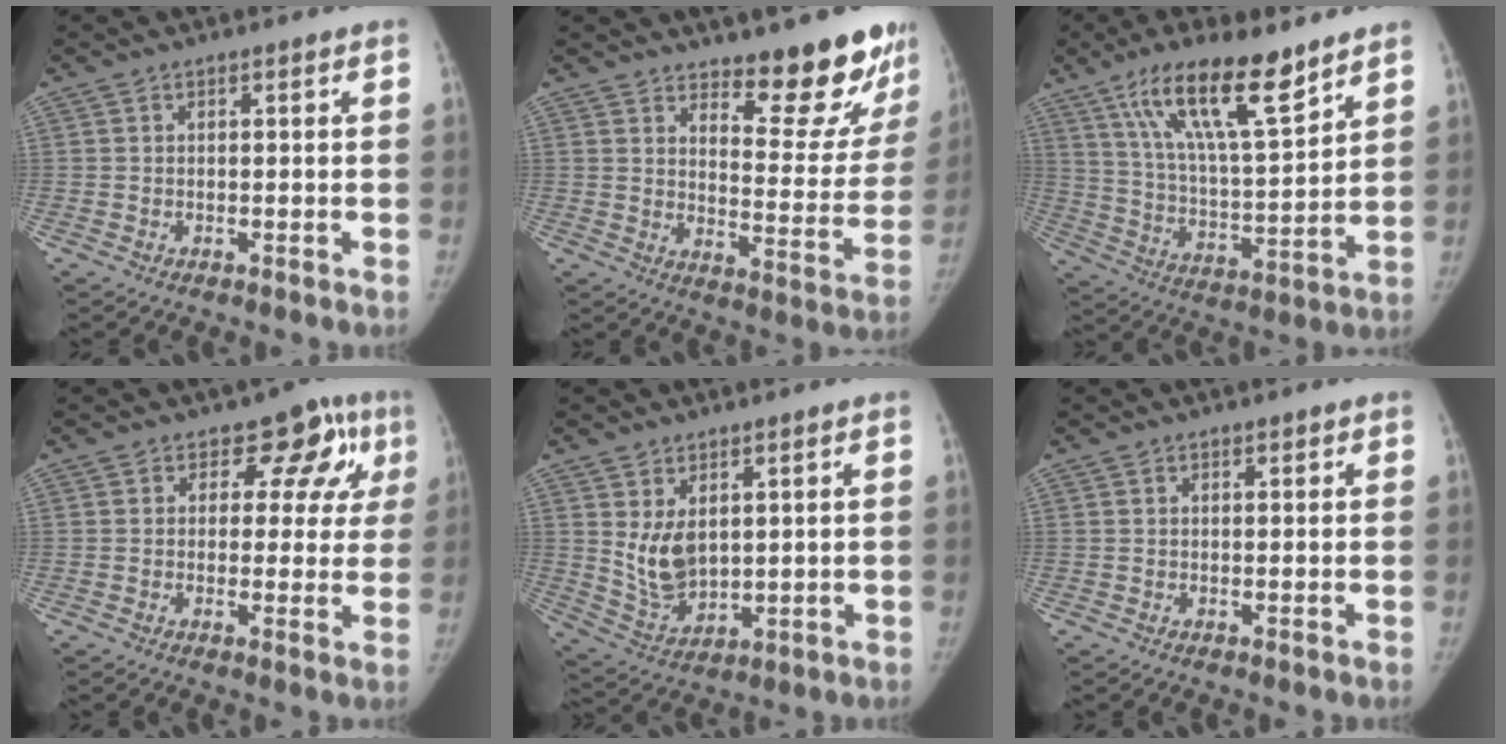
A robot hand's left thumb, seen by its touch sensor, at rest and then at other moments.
{"total": 15.6, "force": [12.2, 4.7, 8.5], "torque": [-0.059, -0.113, 0.165]}
{"total": 17.9, "force": [11.5, 4.5, 12.9], "torque": [-0.205, -0.054, 0.212]}
{"total": 9.0, "force": [3.9, 6.4, 5.0], "torque": [0.001, -0.004, 0.039]}
{"total": 7.9, "force": [2.2, 5.0, 5.7], "torque": [-0.089, -0.023, 0.063]}
{"total": 0.8, "force": [0.5, 0.4, 0.4], "torque": [-0.004, -0.002, 0.006]}